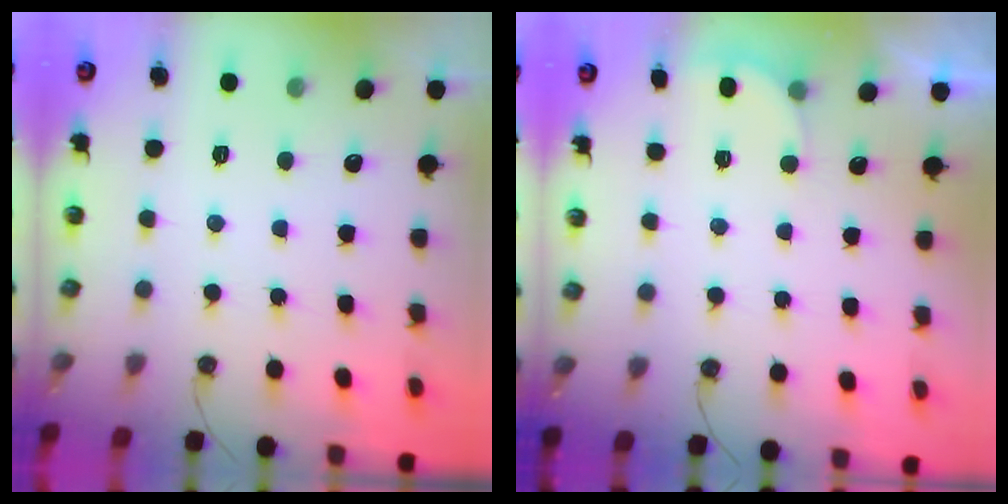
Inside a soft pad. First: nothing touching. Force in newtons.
{"total": 2.4, "press": 2.2, "slide": 1.0}